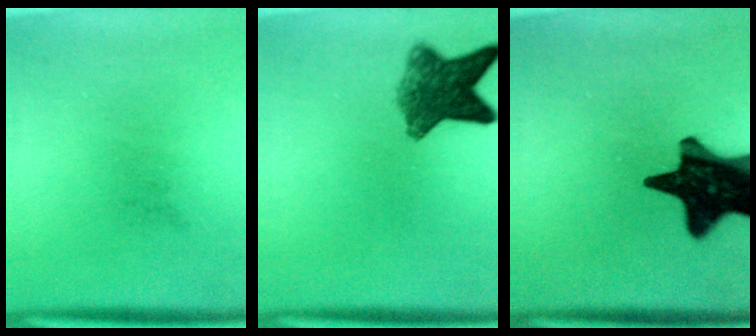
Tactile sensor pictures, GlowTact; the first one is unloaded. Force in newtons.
{"total": 7.4}
{"total": 17.4}